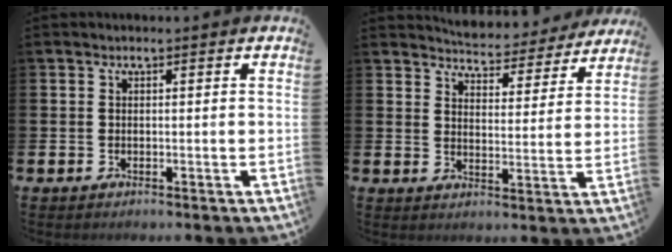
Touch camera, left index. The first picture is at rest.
{"total": 5.3, "force": [5.2, 0.9, 0.3], "torque": [-0.019, -0.043, 0.088]}